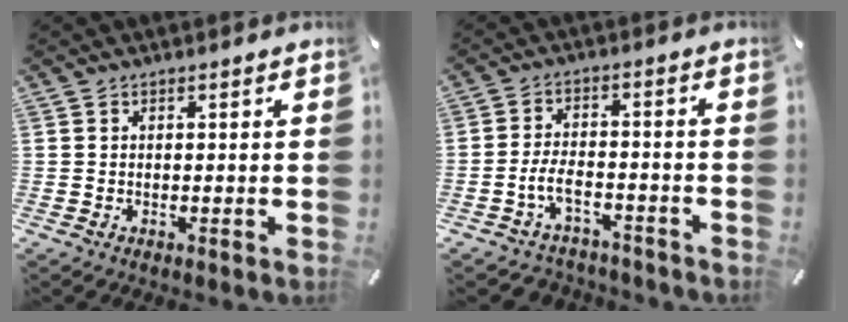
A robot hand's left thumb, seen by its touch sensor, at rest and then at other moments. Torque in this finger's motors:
{"motor_torque": [-0.72, 1.07, 0.05, 0.20, 0.04]}